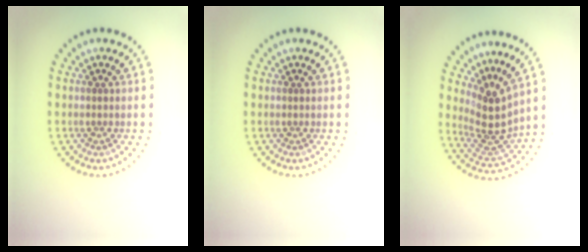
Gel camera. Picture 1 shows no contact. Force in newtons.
{"total": 0.0}
{"total": 3.6, "press": 2.7, "slide": 2.5}